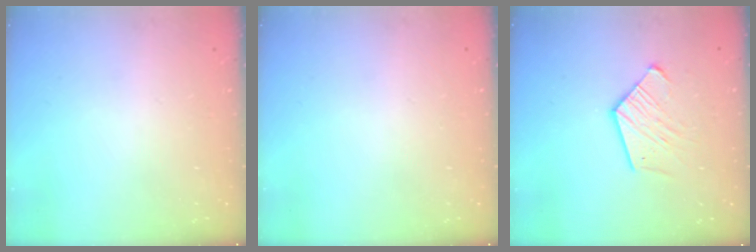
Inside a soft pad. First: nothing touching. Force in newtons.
{"total": 0.0}
{"total": 10.3, "press": 10.2, "slide": 0.7}